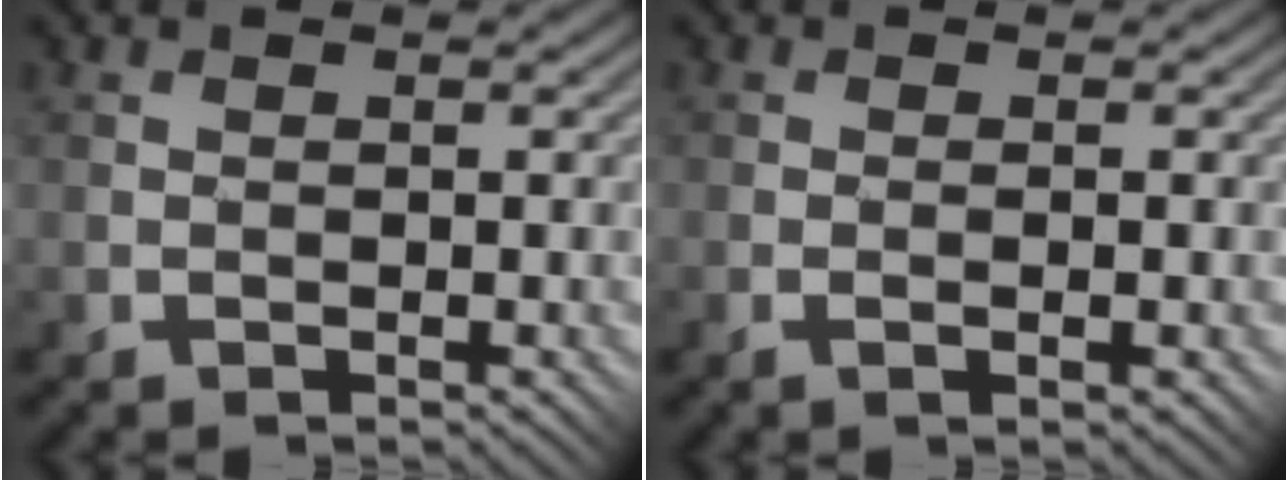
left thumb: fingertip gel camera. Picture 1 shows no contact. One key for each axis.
{"total": 1.2, "fx": -0.4, "fy": 0.1, "fz": 1.2, "tx": -0.019, "ty": 0.002, "tz": -0.006}